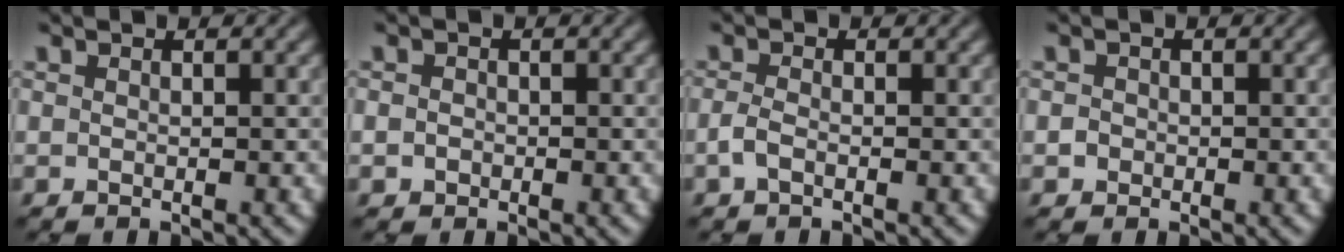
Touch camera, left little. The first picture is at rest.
{"total": 1.3, "force": [-0.1, 1.2, 0.5], "torque": [0.007, 0.008, -0.011]}
{"total": 1.2, "force": [-0.7, 0.5, 0.9], "torque": [-0.026, 0.005, -0.015]}
{"total": 1.3, "force": [-0.1, 1.2, 0.4], "torque": [0.012, 0.009, -0.010]}